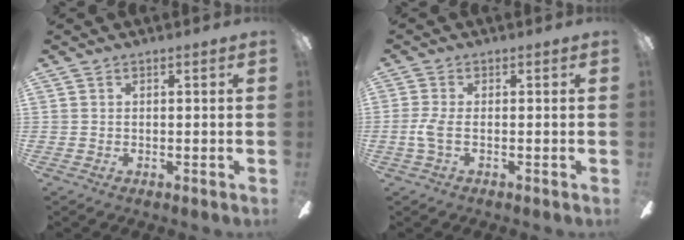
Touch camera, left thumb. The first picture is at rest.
{"total": 3.9, "force": [-0.8, 1.3, 3.6], "torque": [-0.078, 0.001, -0.017]}